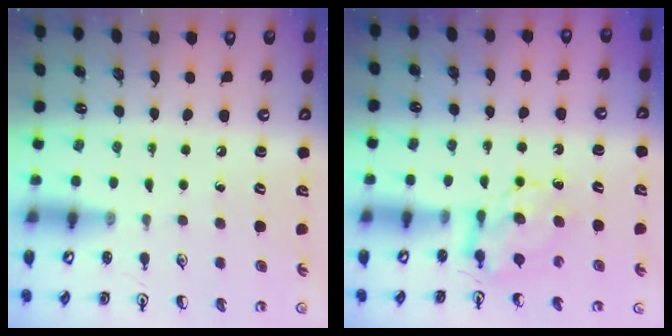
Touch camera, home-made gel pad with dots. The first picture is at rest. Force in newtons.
{"total": 6.8, "press": 6.8, "slide": 0.5}